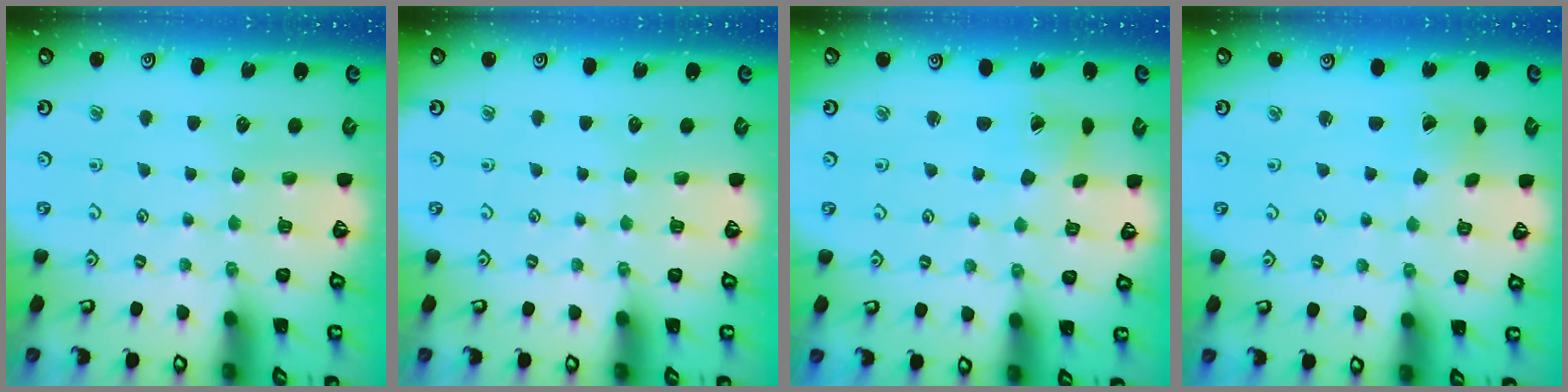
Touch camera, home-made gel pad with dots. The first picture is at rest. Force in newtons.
{"total": 0.0}
{"total": 2.0, "press": 2.0, "slide": 0.2}
{"total": 1.0, "press": 1.0, "slide": 0.1}